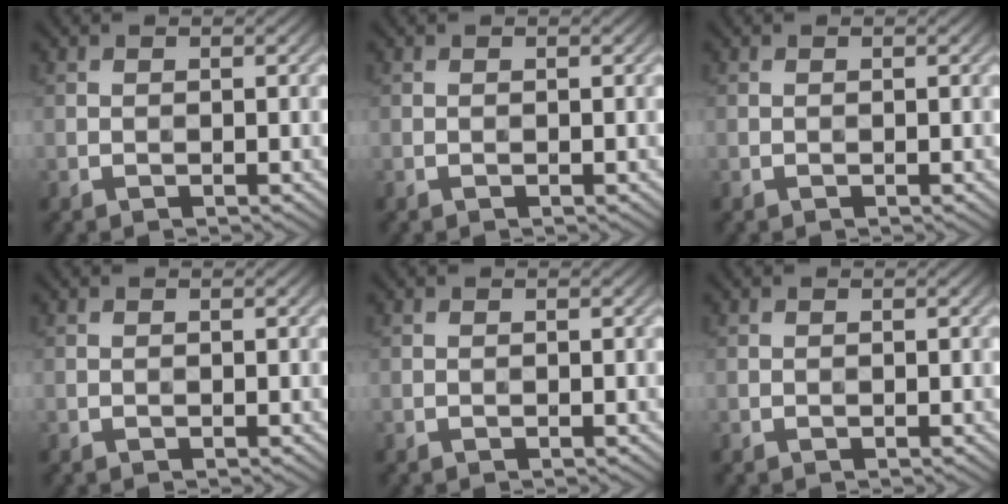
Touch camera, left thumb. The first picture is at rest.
{"total": 0.0}
{"total": 0.0}
{"total": 0.0}
{"total": 0.0}
{"total": 0.0}